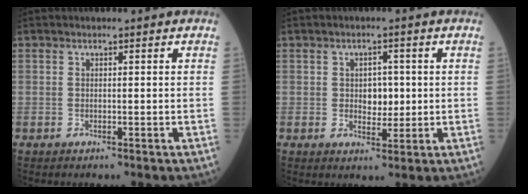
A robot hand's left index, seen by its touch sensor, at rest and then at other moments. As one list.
[{"total": 3.3, "force": [-0.1, 2.2, 2.4], "torque": [-0.031, -0.001, 0.002]}]